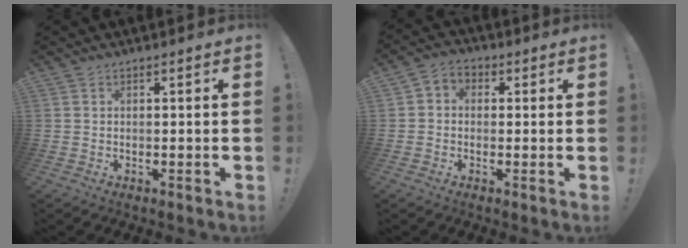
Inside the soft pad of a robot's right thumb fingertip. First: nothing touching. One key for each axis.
{"total": 3.9, "fx": -0.9, "fy": 3.2, "fz": 1.9, "tx": -0.025, "ty": 0.008, "tz": -0.015}